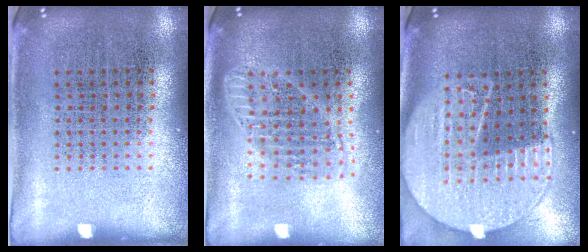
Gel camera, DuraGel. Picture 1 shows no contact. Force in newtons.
{"total": 1.8, "press": 1.5, "slide": 0.9}
{"total": 2.1, "press": 1.9, "slide": 1.0}